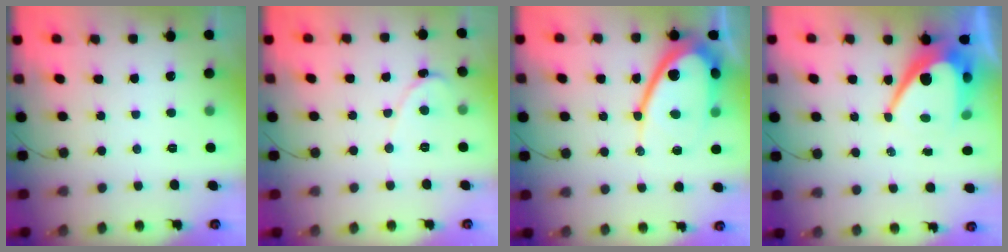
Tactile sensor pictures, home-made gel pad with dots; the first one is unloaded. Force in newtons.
{"total": 1.0, "press": 1.0, "slide": 0.1}
{"total": 16.6, "press": 16.5, "slide": 1.5}
{"total": 12.9, "press": 12.8, "slide": 1.0}